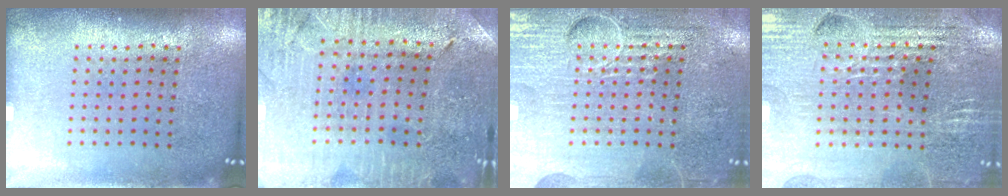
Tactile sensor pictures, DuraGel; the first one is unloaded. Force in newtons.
{"total": 1.0, "press": 0.9, "slide": 0.2}
{"total": 4.1, "press": 4.0, "slide": 0.7}
{"total": 3.1, "press": 3.1, "slide": 0.3}